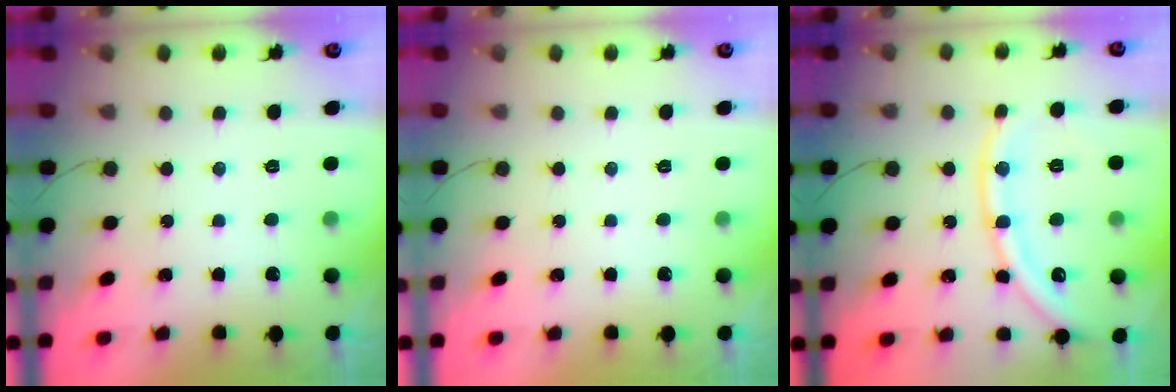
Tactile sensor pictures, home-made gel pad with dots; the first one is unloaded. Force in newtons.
{"total": 0.0}
{"total": 13.4, "press": 13.3, "slide": 1.9}